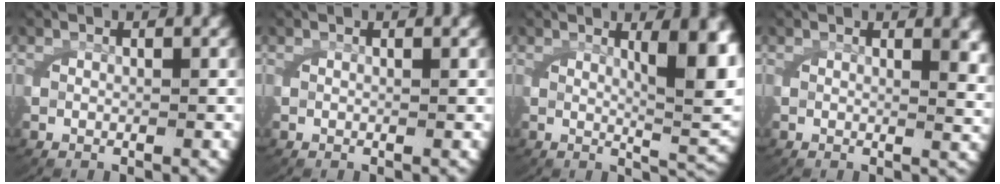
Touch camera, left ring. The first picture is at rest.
{"total": 0.0}
{"total": 6.9, "force": [1.7, 1.8, 6.5], "torque": [-0.084, -0.007, 0.033]}
{"total": 2.1, "force": [1.1, 0.1, 1.8], "torque": [-0.032, -0.009, 0.019]}